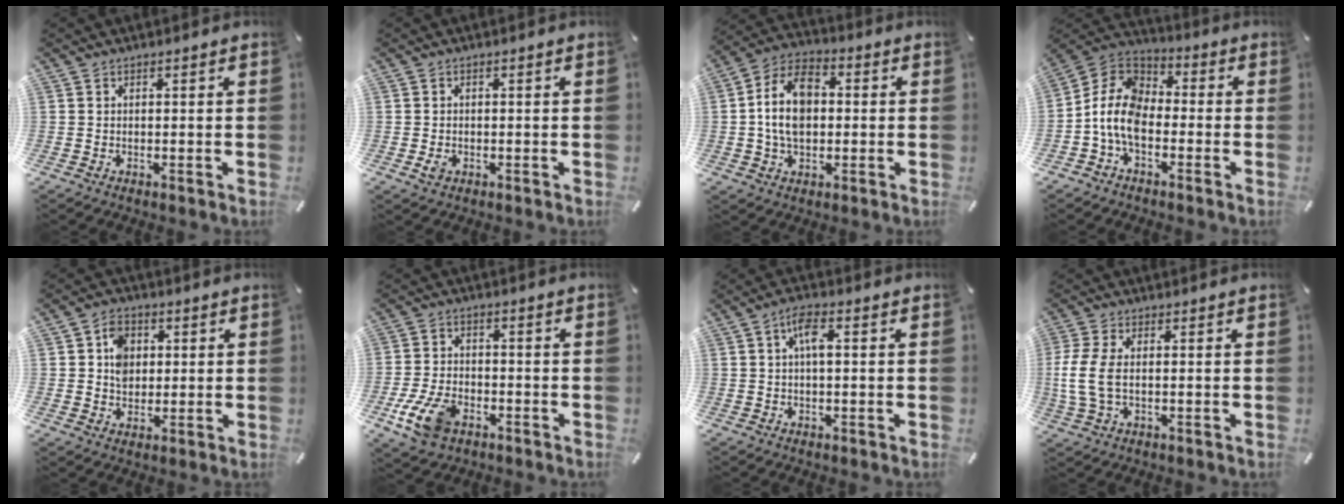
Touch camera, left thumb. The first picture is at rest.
{"total": 1.9, "force": [-0.6, 1.4, 1.1], "torque": [-0.019, 0.002, -0.009]}
{"total": 12.3, "force": [0.1, 8.6, 8.8], "torque": [-0.184, 0.016, 0.001]}
{"total": 10.3, "force": [-4.8, 6.6, 6.4], "torque": [-0.159, 0.007, -0.100]}
{"total": 6.0, "force": [0.9, 5.2, 3.0], "torque": [-0.042, 0.003, 0.014]}
{"total": 9.7, "force": [-4.6, 6.1, 6.0], "torque": [-0.132, 0.014, -0.083]}
{"total": 4.6, "force": [0.5, 1.7, 4.2], "torque": [-0.075, 0.009, 0.004]}
{"total": 8.0, "force": [0.0, 4.0, 6.9], "torque": [-0.152, -0.004, 0.000]}